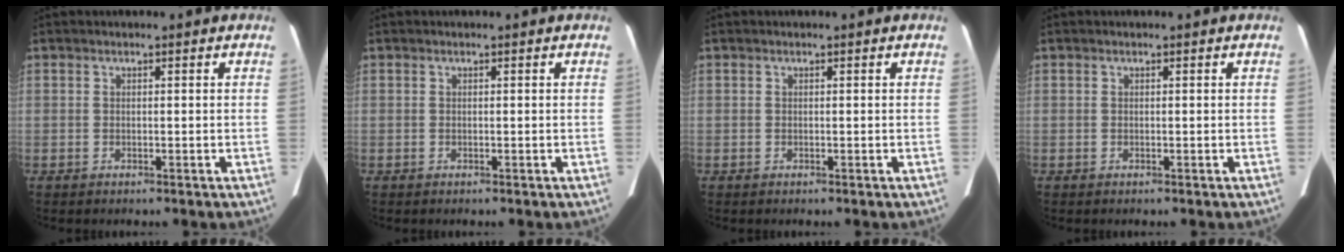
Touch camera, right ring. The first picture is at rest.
{"total": 0.0}
{"total": 0.0}
{"total": 0.0}